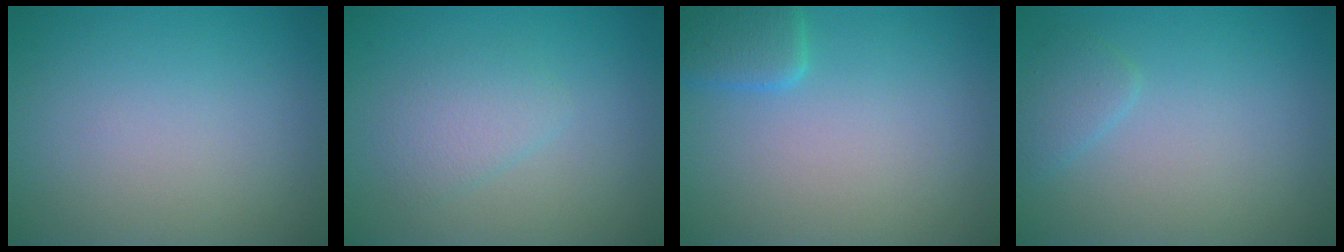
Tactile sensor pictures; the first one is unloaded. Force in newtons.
{"total": 2.0, "press": 2.0, "slide": 0.1}
{"total": 2.5, "press": 2.5, "slide": 0.2}
{"total": 1.4, "press": 1.4, "slide": 0.1}